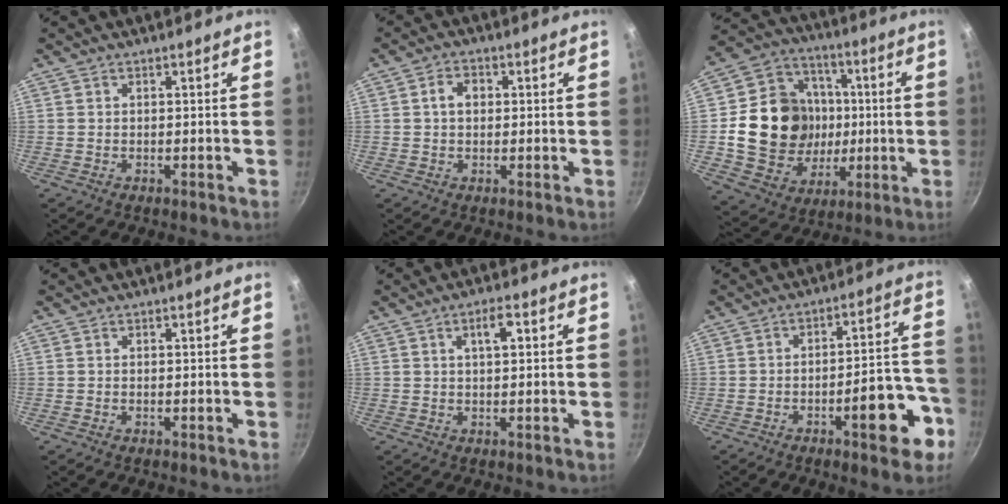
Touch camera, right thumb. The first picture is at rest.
{"total": 3.9, "force": [0.5, 2.9, 2.5], "torque": [-0.028, 0.010, 0.005]}
{"total": 20.9, "force": [-0.3, 17.9, 10.7], "torque": [-0.164, 0.025, 0.003]}
{"total": 0.0}
{"total": 4.1, "force": [1.1, 1.5, 3.7], "torque": [-0.057, 0.006, 0.014]}
{"total": 12.7, "force": [-5.9, 4.2, 10.4], "torque": [-0.112, 0.055, -0.077]}